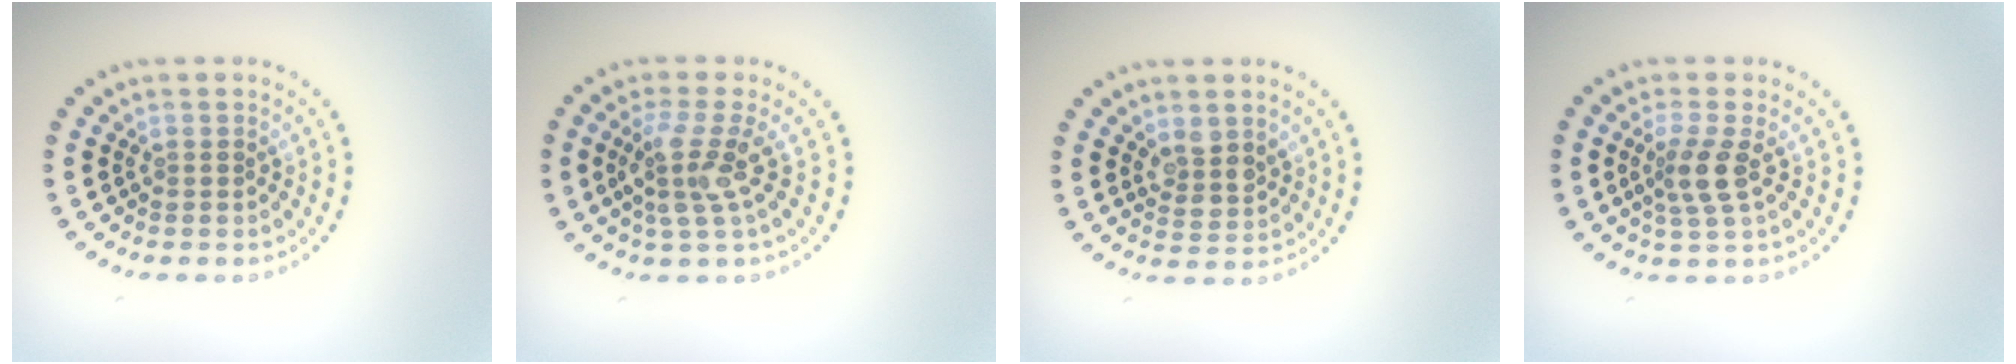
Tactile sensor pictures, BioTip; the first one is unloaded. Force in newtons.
{"total": 3.3, "press": 2.5, "slide": 2.1}
{"total": 2.4, "press": 2.1, "slide": 1.2}
{"total": 2.5, "press": 2.0, "slide": 1.5}